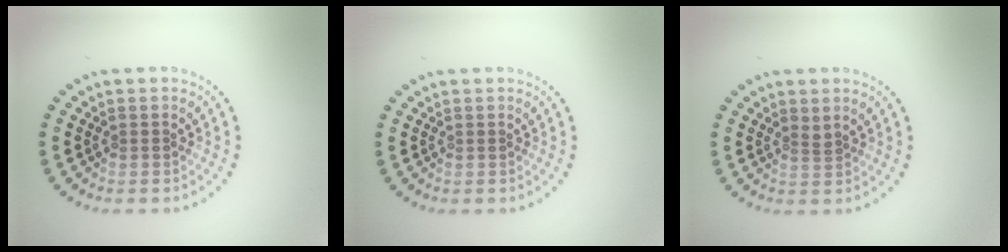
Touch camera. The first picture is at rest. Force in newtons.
{"total": 0.0}
{"total": 0.5, "press": 0.2, "slide": 0.5}